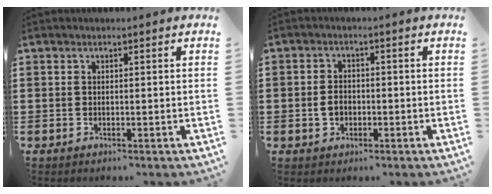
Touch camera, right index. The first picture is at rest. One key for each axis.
{"total": 2.5, "fx": -0.6, "fy": 1.9, "fz": 1.6, "tx": -0.033, "ty": 0.003, "tz": -0.014}